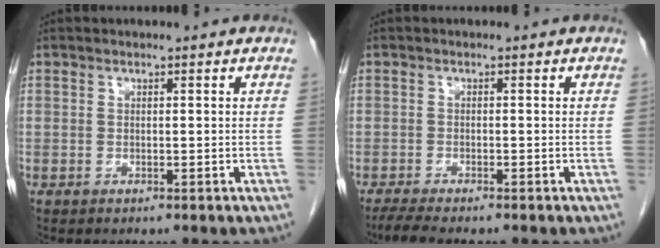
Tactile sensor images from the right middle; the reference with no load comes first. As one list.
[{"total": 3.9, "force": [-3.3, 0.2, 2.2], "torque": [-0.041, -0.010, -0.053]}]